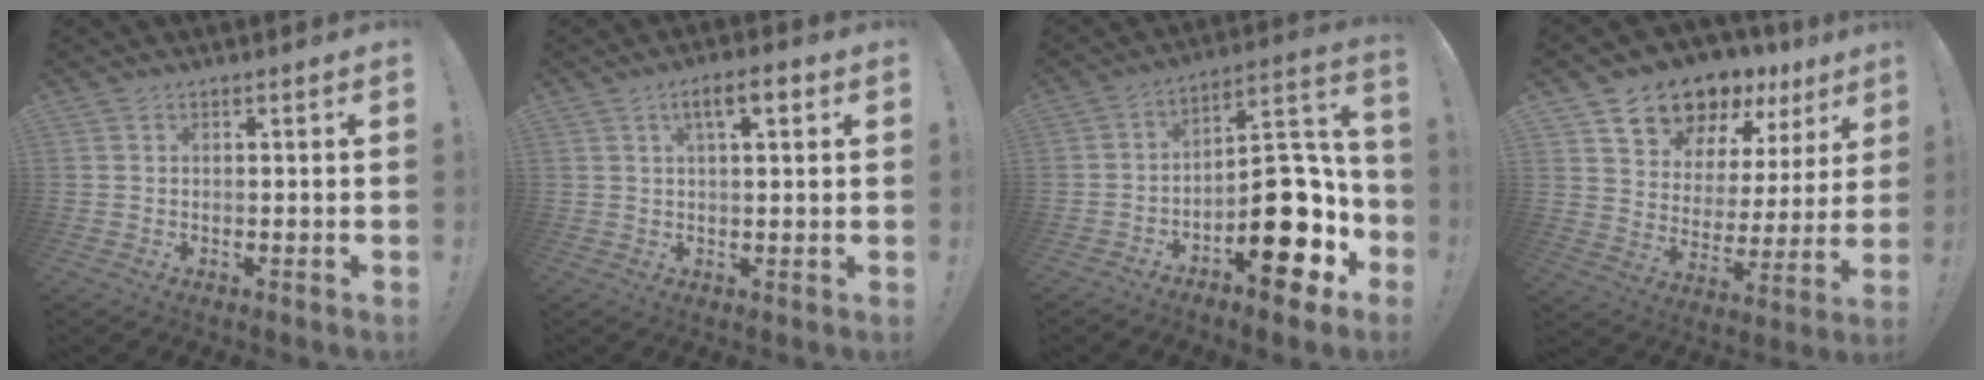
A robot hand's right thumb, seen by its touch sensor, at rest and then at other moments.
{"total": 6.2, "force": [2.5, 1.7, 5.4], "torque": [-0.077, -0.004, 0.035]}
{"total": 20.2, "force": [-8.2, 9.3, 16.0], "torque": [-0.189, 0.056, -0.117]}
{"total": 13.8, "force": [11.7, 6.7, 3.2], "torque": [-0.060, -0.095, 0.212]}